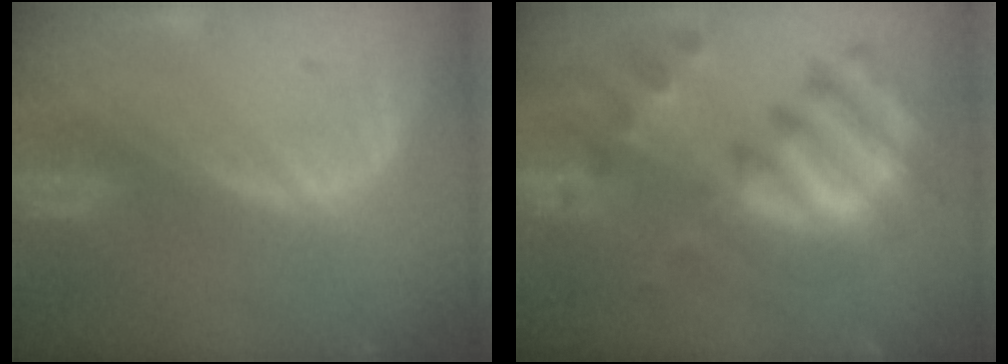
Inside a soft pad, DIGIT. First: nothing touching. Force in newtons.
{"total": 11.5, "press": 9.8, "slide": 6.0}